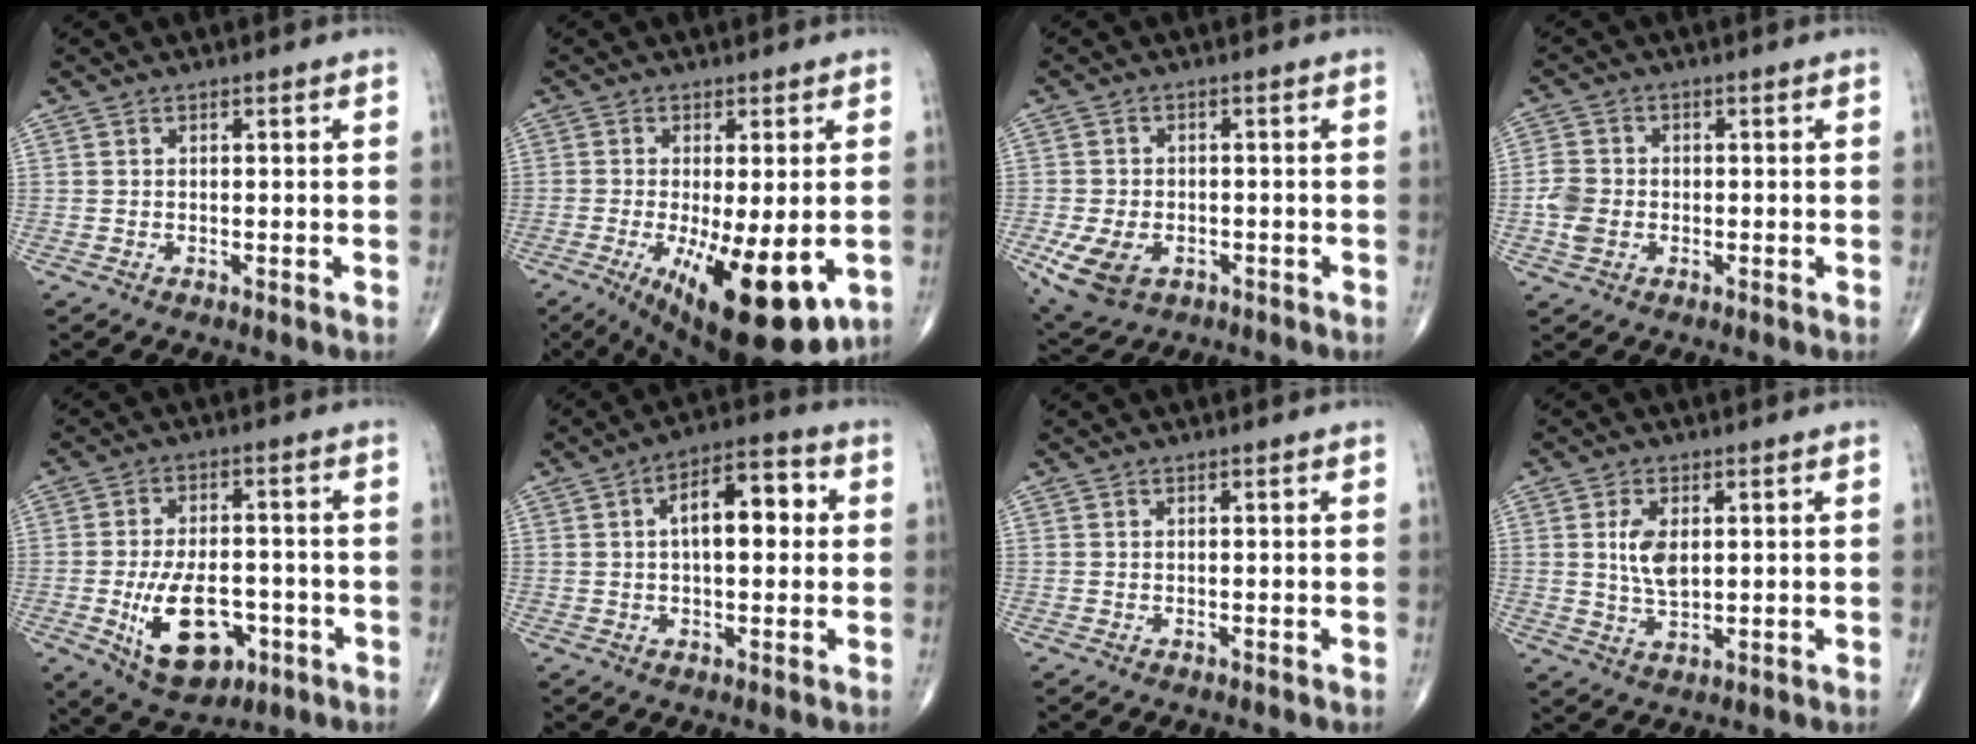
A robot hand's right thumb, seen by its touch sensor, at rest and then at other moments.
{"total": 16.6, "force": [-4.9, 5.4, 15.0], "torque": [-0.213, -0.027, -0.058]}
{"total": 8.5, "force": [-3.2, 5.6, 5.5], "torque": [-0.106, 0.004, -0.046]}
{"total": 7.4, "force": [-0.7, 5.5, 4.9], "torque": [-0.099, 0.016, -0.013]}
{"total": 13.6, "force": [-4.2, 7.6, 10.4], "torque": [-0.155, 0.011, -0.056]}
{"total": 10.8, "force": [1.7, 5.1, 9.3], "torque": [-0.126, 0.024, 0.019]}
{"total": 0.0}
{"total": 6.0, "force": [1.1, 3.2, 5.0], "torque": [-0.092, -0.009, 0.025]}